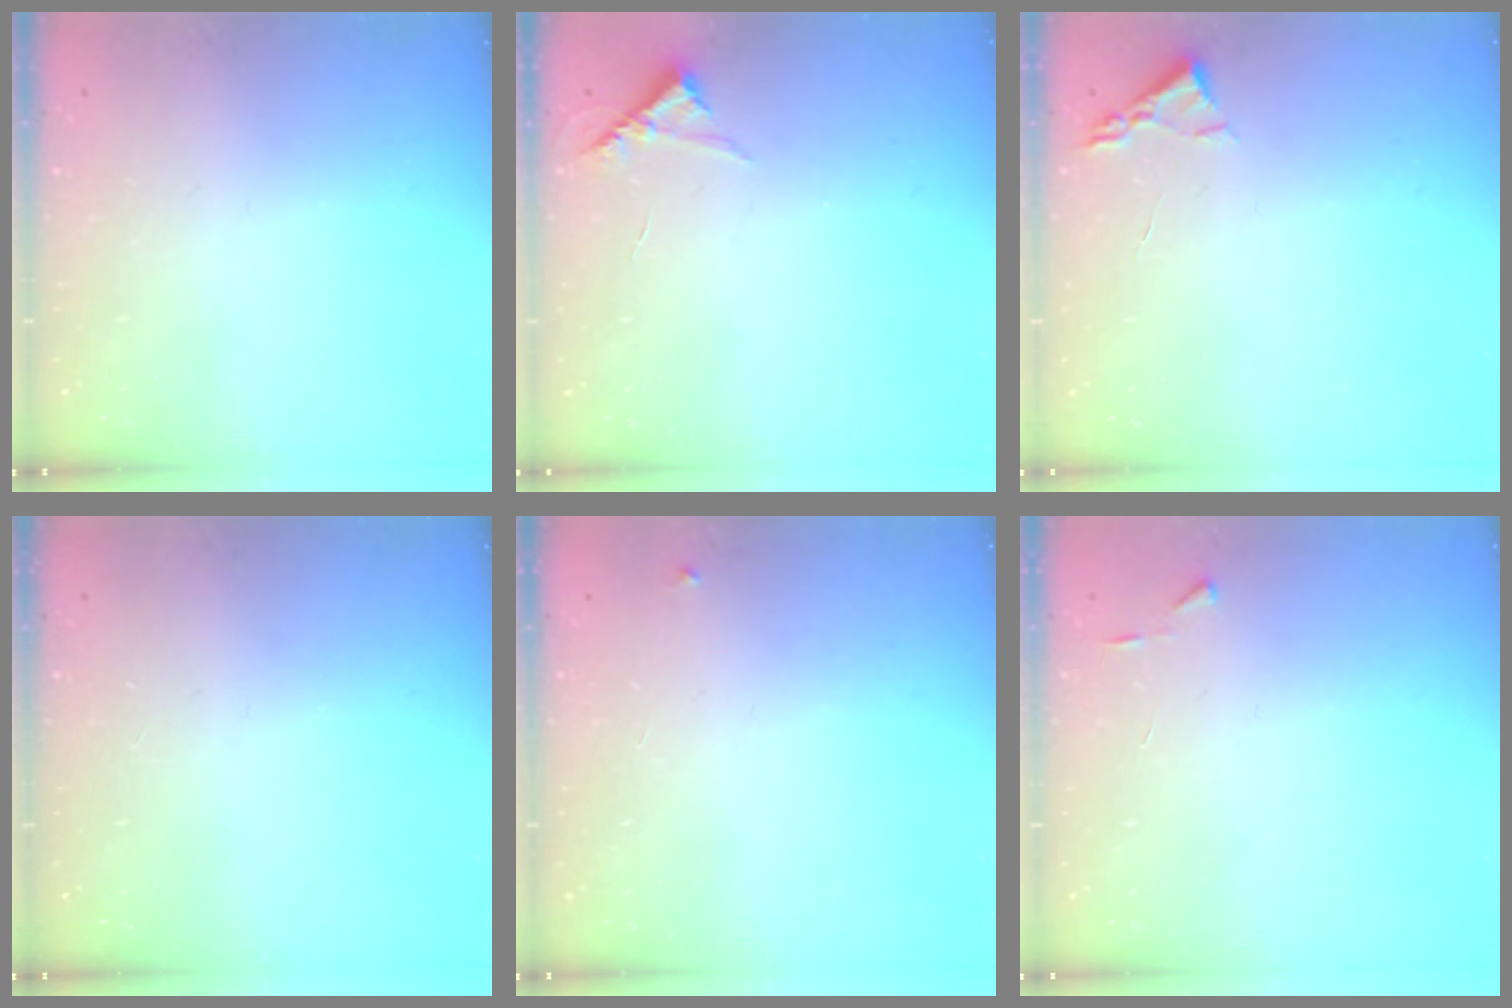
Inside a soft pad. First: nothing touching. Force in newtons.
{"total": 5.0, "press": 5.0, "slide": 0.4}
{"total": 2.2, "press": 2.2, "slide": 0.3}
{"total": 0.0}
{"total": 2.7, "press": 2.7, "slide": 0.2}
{"total": 2.7, "press": 2.7, "slide": 0.3}